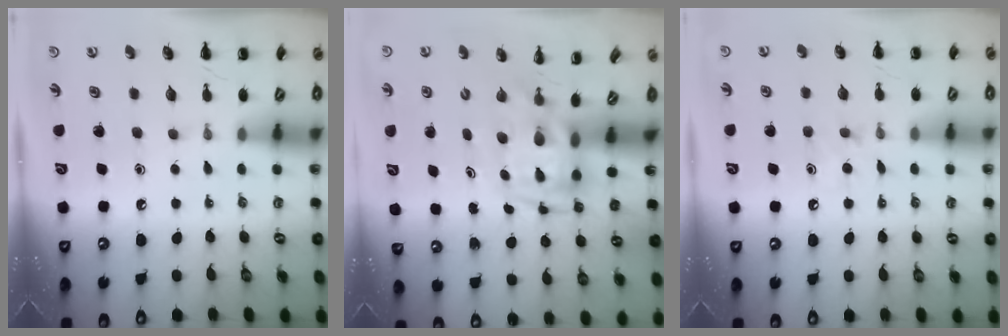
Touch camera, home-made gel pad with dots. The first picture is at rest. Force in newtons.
{"total": 3.5, "press": 3.4, "slide": 0.7}
{"total": 5.7, "press": 5.4, "slide": 2.0}